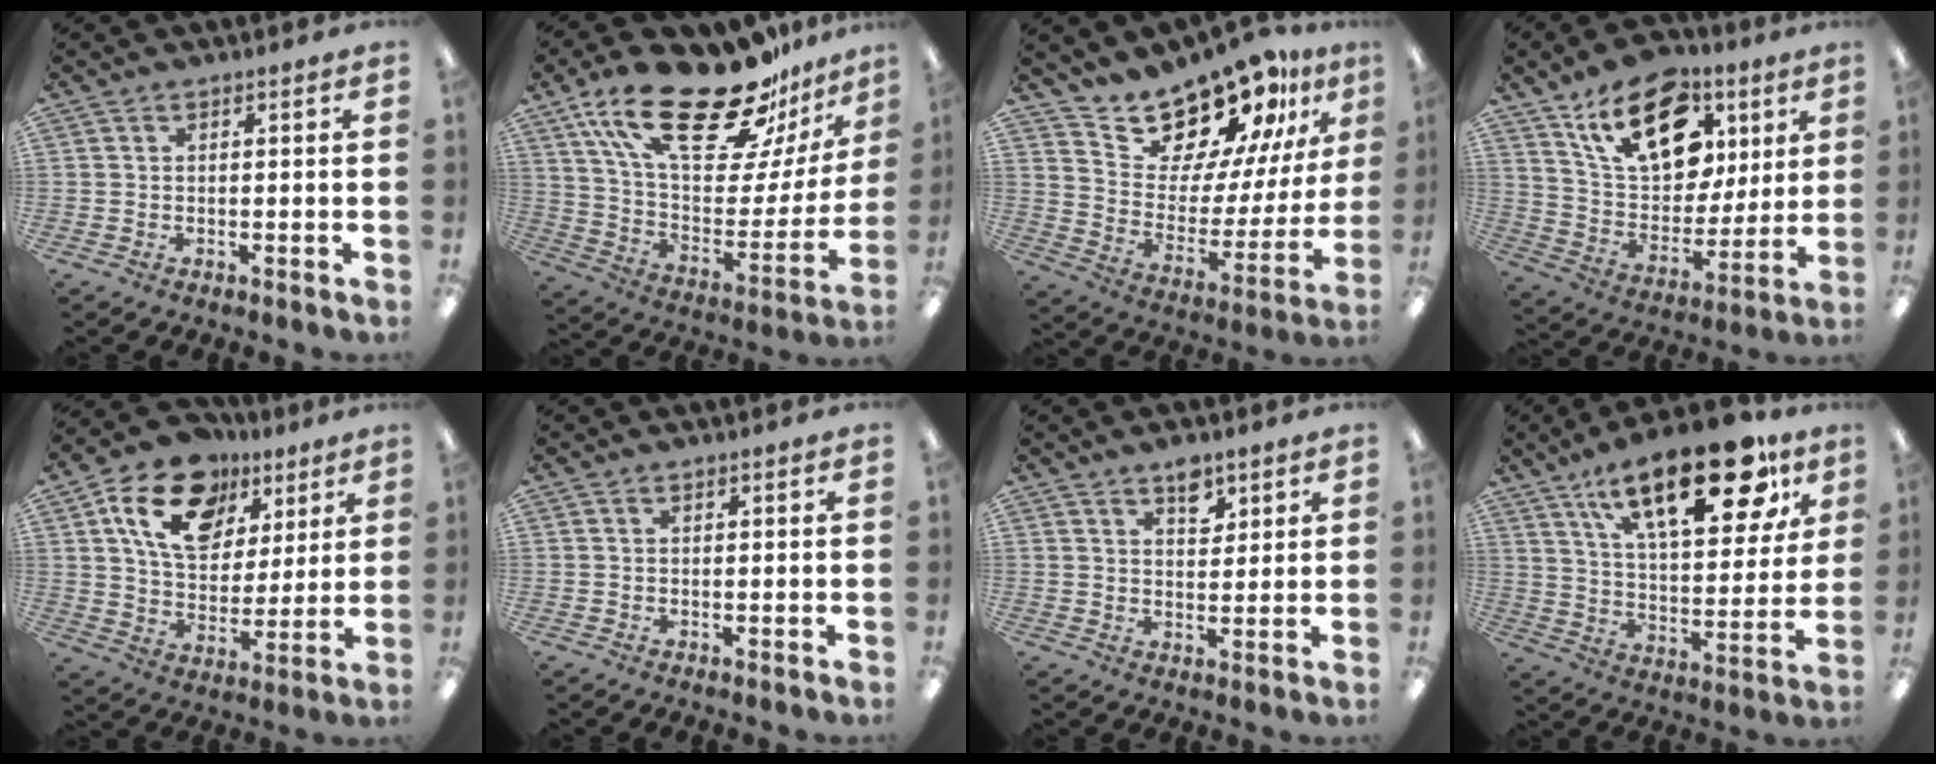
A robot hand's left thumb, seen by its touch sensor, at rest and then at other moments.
{"total": 28.6, "force": [20.6, 9.6, 17.4], "torque": [-0.303, -0.129, 0.352]}
{"total": 17.1, "force": [15.8, 5.7, 3.5], "torque": [-0.067, -0.147, 0.279]}
{"total": 20.3, "force": [10.9, 12.1, 12.1], "torque": [-0.198, -0.033, 0.193]}
{"total": 17.6, "force": [9.0, 12.1, 9.2], "torque": [-0.146, -0.029, 0.165]}
{"total": 0.0}
{"total": 5.4, "force": [3.7, 3.0, 2.5], "torque": [-0.010, -0.024, 0.060]}
{"total": 25.0, "force": [14.5, 10.4, 17.5], "torque": [-0.256, -0.068, 0.234]}